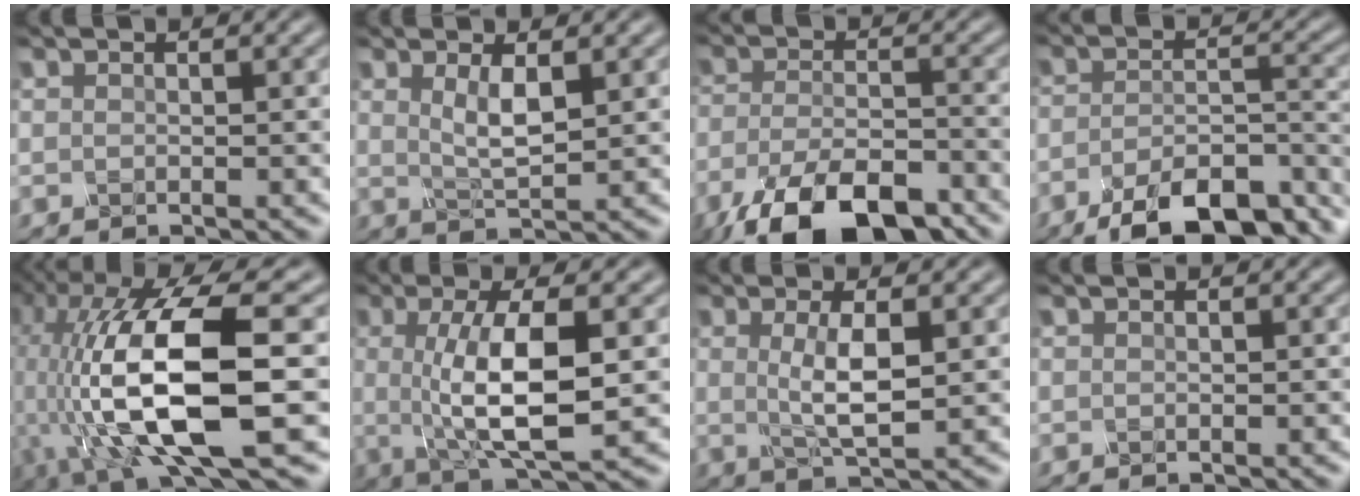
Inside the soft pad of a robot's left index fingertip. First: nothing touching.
{"total": 2.7, "force": [0.7, 0.7, 2.5], "torque": [-0.050, -0.007, 0.015]}
{"total": 11.1, "force": [-7.8, 3.9, 6.9], "torque": [-0.130, -0.020, -0.143]}
{"total": 10.3, "force": [-7.5, 3.2, 6.2], "torque": [-0.093, -0.009, -0.125]}
{"total": 15.4, "force": [-2.5, 5.0, 14.3], "torque": [-0.283, 0.000, -0.049]}
{"total": 7.7, "force": [-0.4, 1.9, 7.4], "torque": [-0.126, -0.008, -0.009]}
{"total": 3.7, "force": [0.1, 0.8, 3.6], "torque": [-0.071, -0.004, 0.004]}
{"total": 0.0}